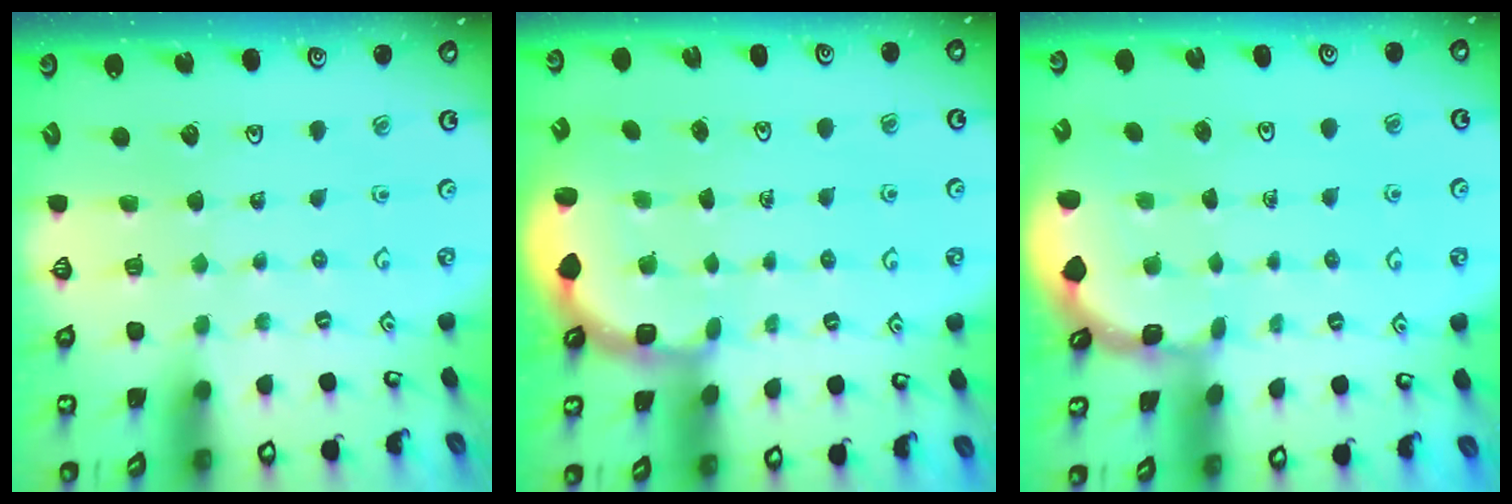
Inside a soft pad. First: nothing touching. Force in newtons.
{"total": 3.0, "press": 2.0, "slide": 2.2}
{"total": 1.5, "press": 1.5, "slide": 0.2}